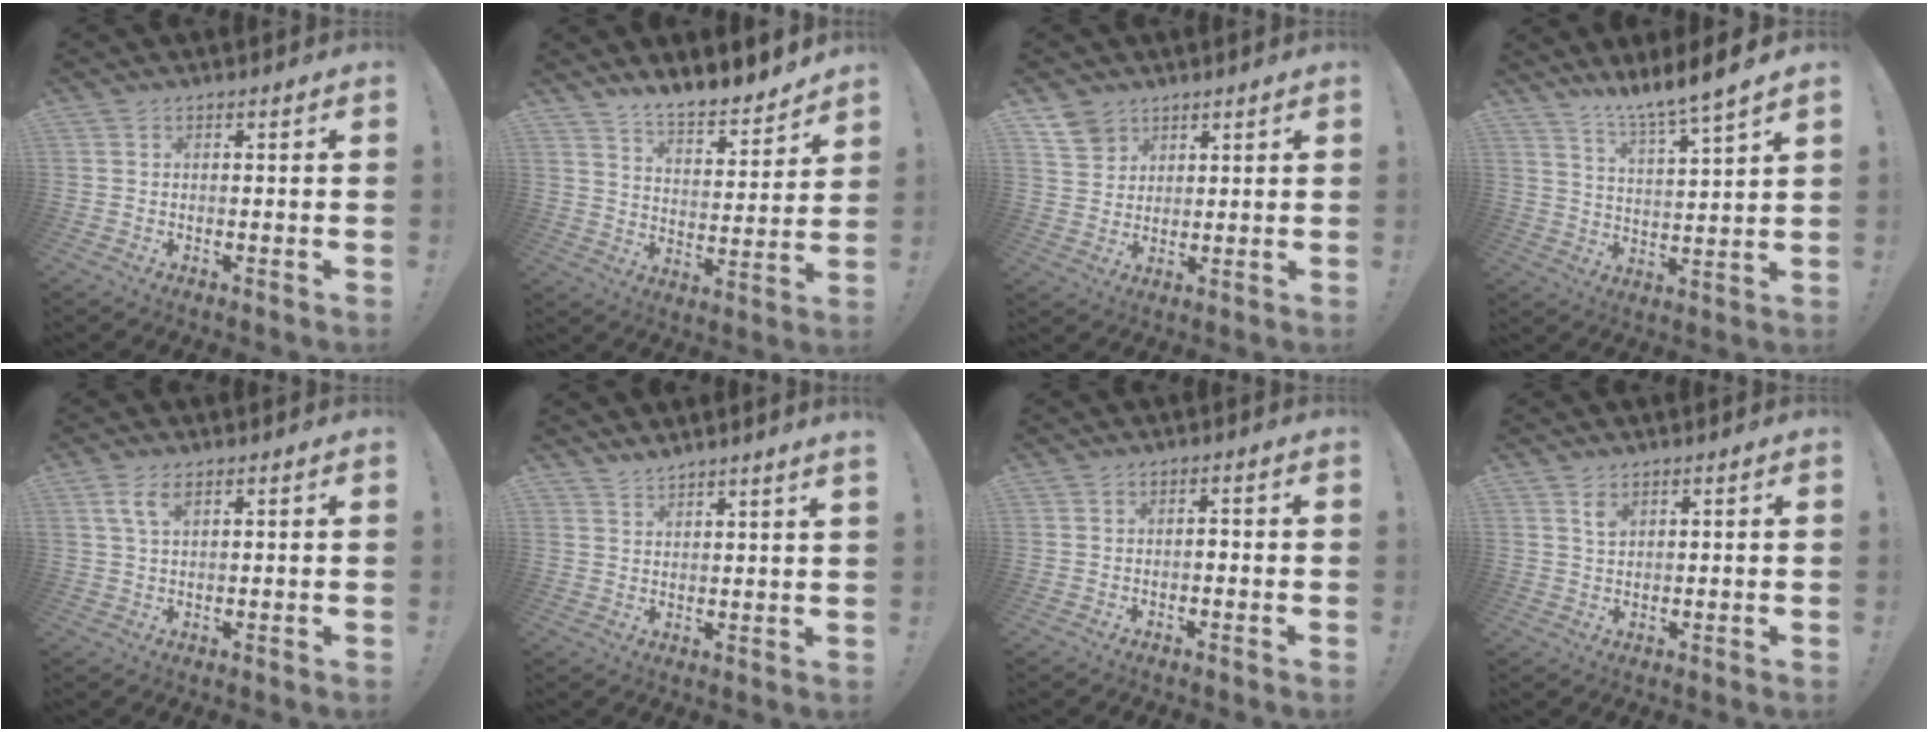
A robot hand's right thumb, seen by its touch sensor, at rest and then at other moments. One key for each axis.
{"total": 9.0, "fx": 8.5, "fy": 1.7, "fz": 2.3, "tx": -0.045, "ty": -0.080, "tz": 0.153}
{"total": 6.7, "fx": 4.6, "fy": 4.8, "fz": 1.1, "tx": -0.014, "ty": -0.032, "tz": 0.089}
{"total": 8.7, "fx": 7.8, "fy": -1.2, "fz": 3.8, "tx": -0.077, "ty": -0.063, "tz": 0.128}
{"total": 4.6, "fx": 2.3, "fy": 1.7, "fz": 3.6, "tx": -0.071, "ty": 0.001, "tz": 0.043}
{"total": 3.6, "fx": 3.4, "fy": -0.6, "fz": 0.8, "tx": -0.020, "ty": -0.021, "tz": 0.062}
{"total": 1.2, "fx": -1.0, "fy": 0.4, "fz": 0.5, "tx": -0.015, "ty": 0.004, "tz": -0.019}
{"total": 2.7, "fx": 1.7, "fy": 1.4, "fz": 1.6, "tx": -0.019, "ty": -0.010, "tz": 0.027}